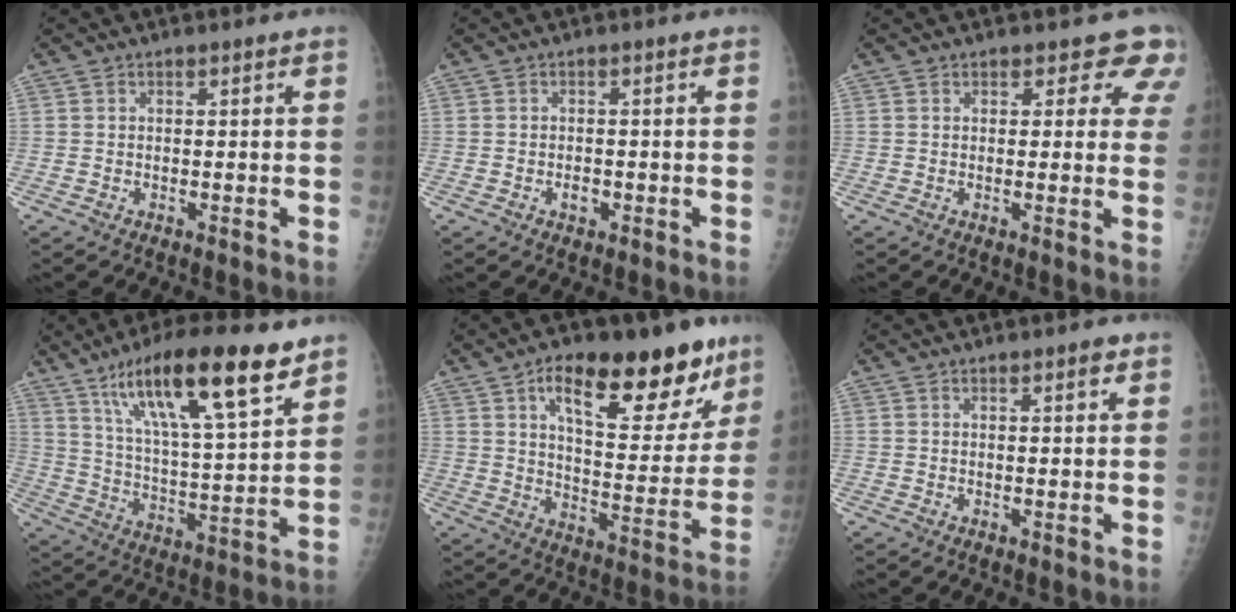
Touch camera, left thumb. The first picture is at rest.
{"total": 1.8, "force": [-0.7, 1.3, 1.0], "torque": [-0.011, 0.006, -0.010]}
{"total": 5.7, "force": [4.6, 3.1, 1.4], "torque": [0.031, -0.020, 0.032]}
{"total": 21.2, "force": [12.8, 4.7, 16.1], "torque": [-0.254, -0.042, 0.223]}
{"total": 23.7, "force": [13.6, 9.6, 16.8], "torque": [-0.191, -0.040, 0.206]}
{"total": 1.7, "force": [0.9, 0.3, 1.3], "torque": [-0.018, -0.003, 0.012]}